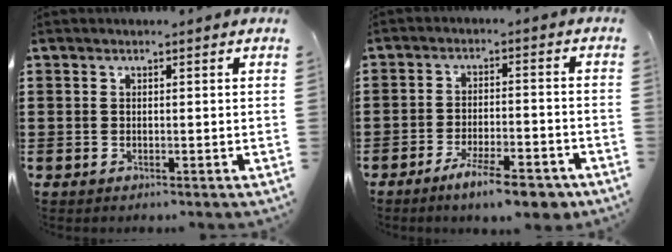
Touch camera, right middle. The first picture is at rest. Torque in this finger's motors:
{"motor_torque": [2.14, 0.00, 0.43, 0.10]}